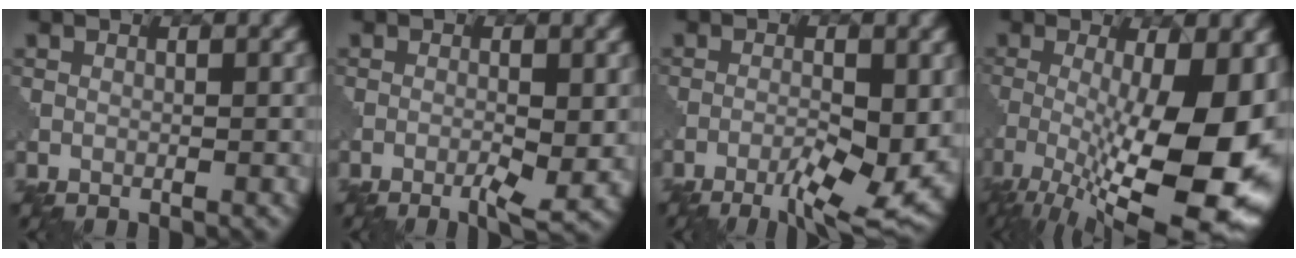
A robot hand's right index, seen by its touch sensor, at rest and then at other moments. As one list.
[{"total": 3.1, "force": [-1.1, 0.5, 2.8], "torque": [-0.050, -0.002, -0.020]}, {"total": 6.2, "force": [-2.7, 1.4, 5.4], "torque": [-0.092, -0.003, -0.044]}, {"total": 15.2, "force": [-4.0, 4.6, 13.9], "torque": [-0.218, -0.019, -0.056]}]